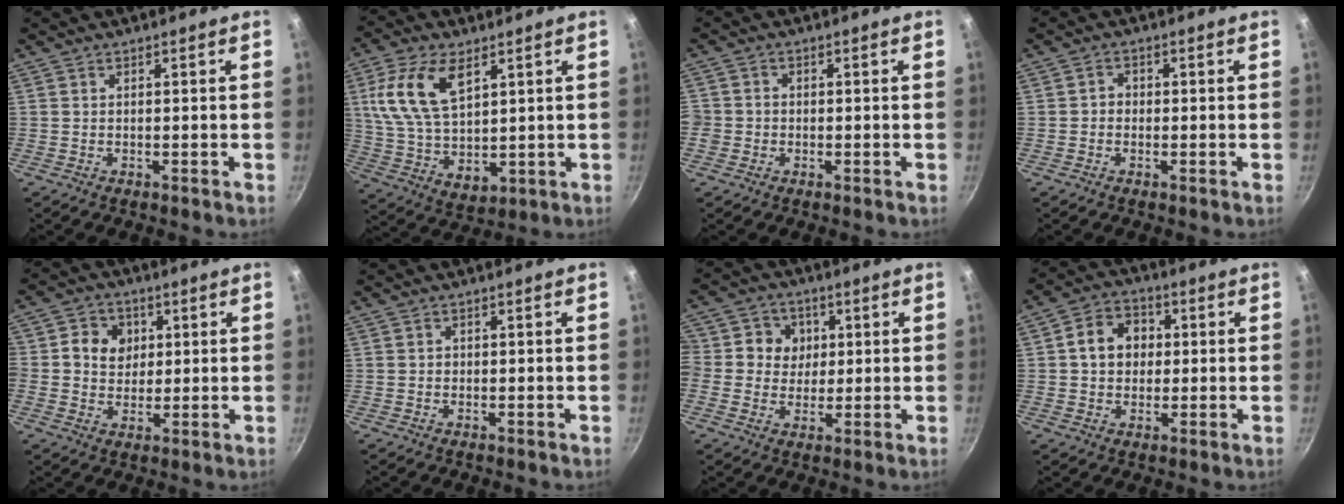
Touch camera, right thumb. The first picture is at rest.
{"total": 15.4, "force": [5.5, 8.8, 11.5], "torque": [-0.206, -0.023, 0.116]}
{"total": 3.1, "force": [-1.0, 2.9, 0.8], "torque": [-0.008, 0.009, -0.022]}
{"total": 1.8, "force": [-0.4, 1.6, 0.7], "torque": [-0.004, 0.006, -0.011]}
{"total": 7.4, "force": [1.5, 6.7, 2.7], "torque": [-0.013, -0.005, 0.008]}
{"total": 0.6, "force": [0.0, 0.6, 0.0], "torque": [0.004, 0.000, -0.001]}
{"total": 11.3, "force": [1.7, 10.6, 3.5], "torque": [-0.051, 0.013, 0.008]}
{"total": 8.5, "force": [1.1, 7.1, 4.6], "torque": [-0.045, 0.011, 0.004]}